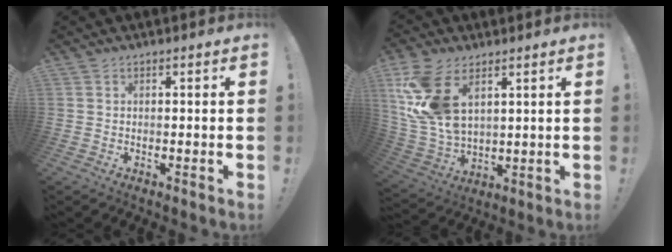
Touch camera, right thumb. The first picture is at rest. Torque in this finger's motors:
{"motor_torque": [2.44, 2.57, 1.53, 0.24, 0.14]}